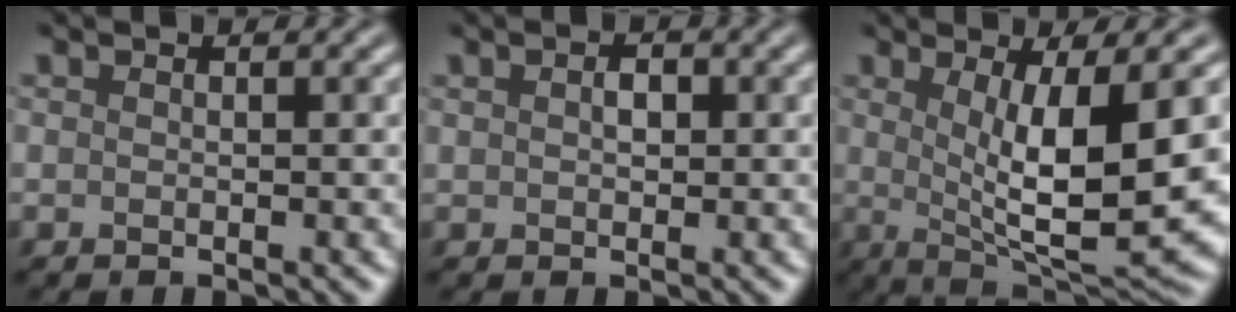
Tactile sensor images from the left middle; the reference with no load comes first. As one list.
[{"total": 1.2, "force": [0.5, 0.8, 0.8], "torque": [-0.007, 0.005, 0.012]}, {"total": 9.9, "force": [0.6, 2.5, 9.5], "torque": [-0.148, -0.009, 0.024]}]